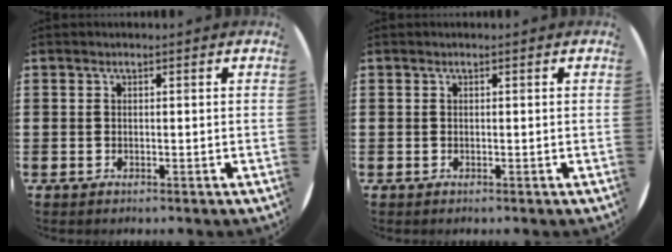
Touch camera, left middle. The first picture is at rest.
{"total": 0.0}